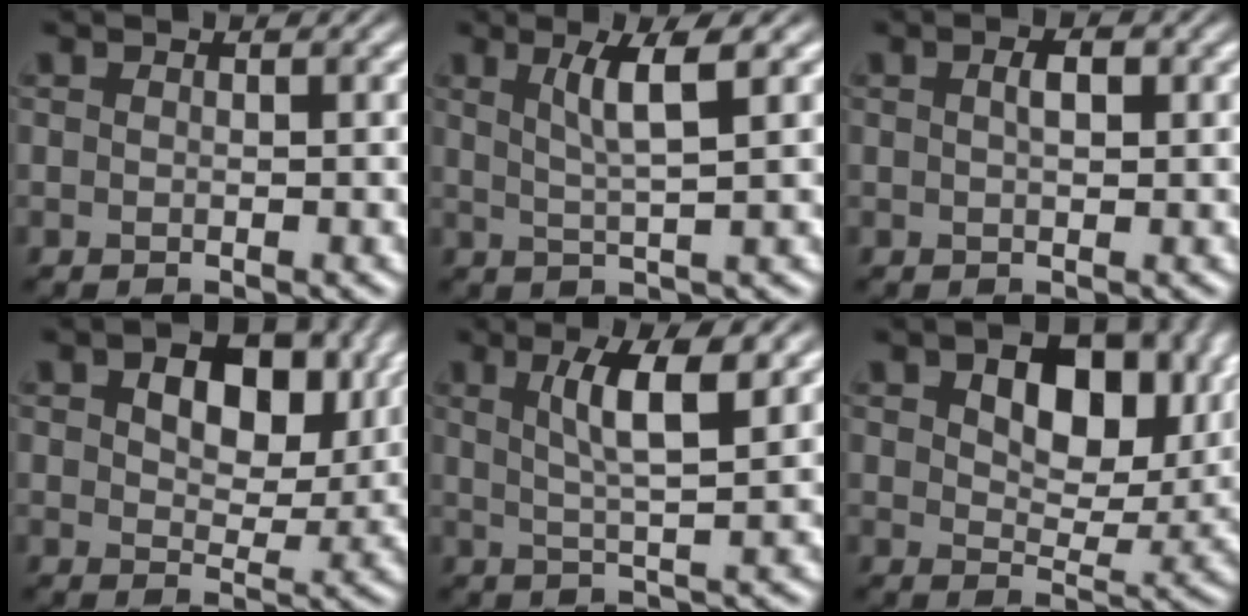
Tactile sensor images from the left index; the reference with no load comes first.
{"total": 3.8, "force": [1.6, 0.6, 3.4], "torque": [-0.055, 0.000, 0.030]}
{"total": 1.7, "force": [0.5, 0.7, 1.5], "torque": [-0.027, 0.002, 0.007]}
{"total": 7.6, "force": [2.7, 4.7, 5.4], "torque": [-0.085, -0.004, 0.037]}
{"total": 5.3, "force": [2.1, 1.1, 4.7], "torque": [-0.080, -0.002, 0.036]}
{"total": 9.8, "force": [3.6, 5.7, 7.1], "torque": [-0.108, -0.005, 0.059]}